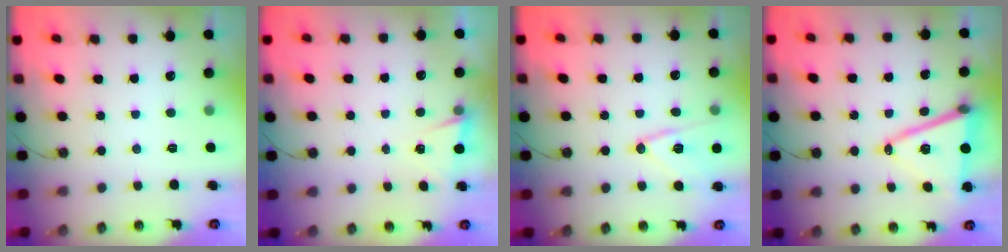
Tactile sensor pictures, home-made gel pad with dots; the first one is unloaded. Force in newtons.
{"total": 1.3, "press": 0.7, "slide": 1.1}
{"total": 11.6, "press": 11.4, "slide": 1.6}
{"total": 14.7, "press": 14.1, "slide": 4.0}